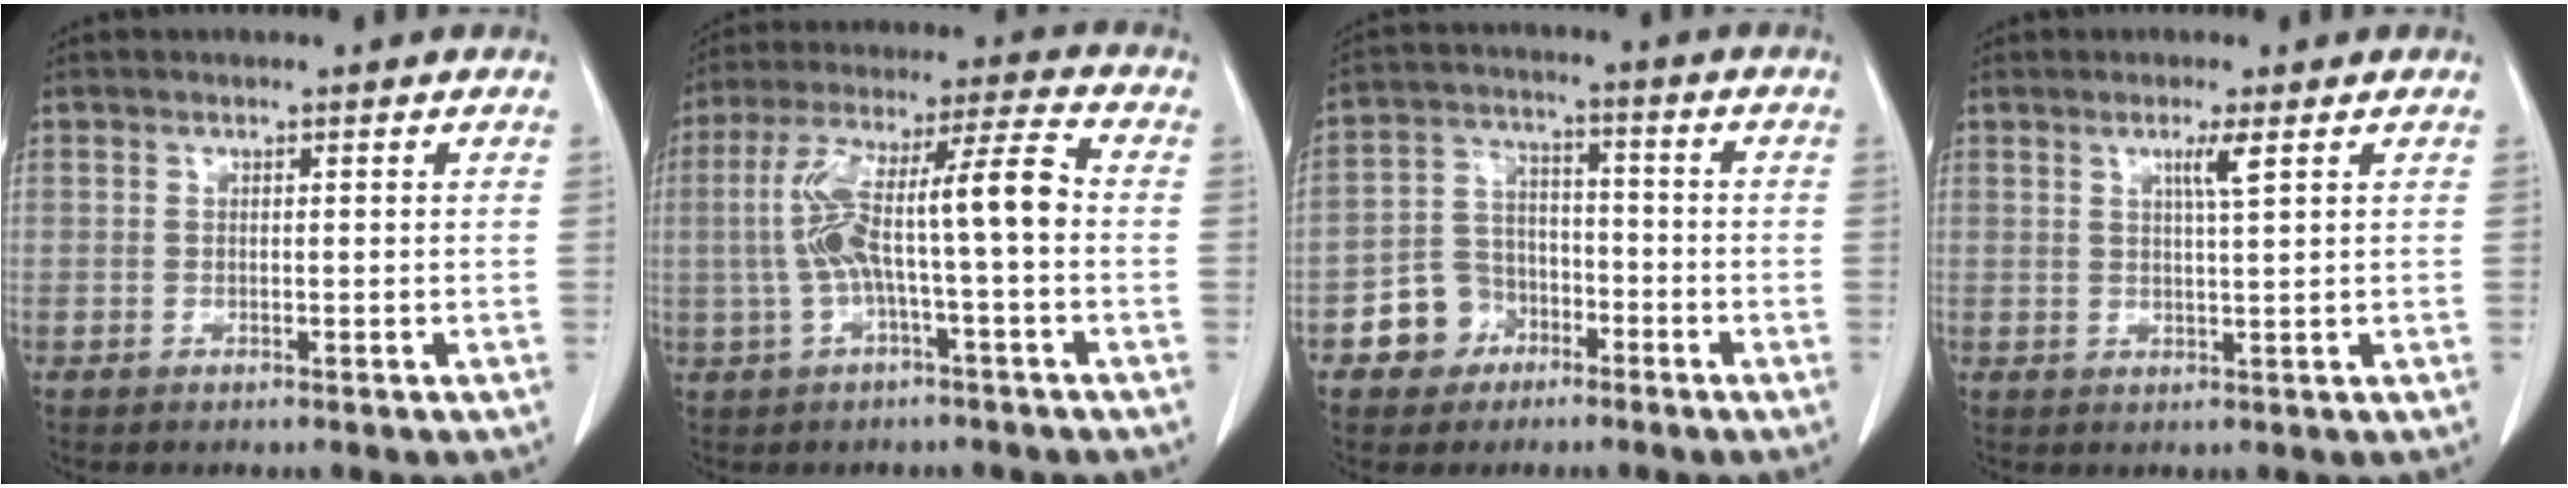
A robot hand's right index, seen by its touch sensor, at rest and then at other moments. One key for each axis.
{"total": 12.2, "fx": -0.9, "fy": 1.7, "fz": 12.0, "tx": -0.228, "ty": 0.045, "tz": -0.015}
{"total": 7.7, "fx": -3.8, "fy": 6.5, "fz": 1.6, "tx": -0.031, "ty": 0.021, "tz": -0.061}
{"total": 2.7, "fx": 1.3, "fy": -0.4, "fz": 2.3, "tx": -0.043, "ty": -0.004, "tz": 0.024}